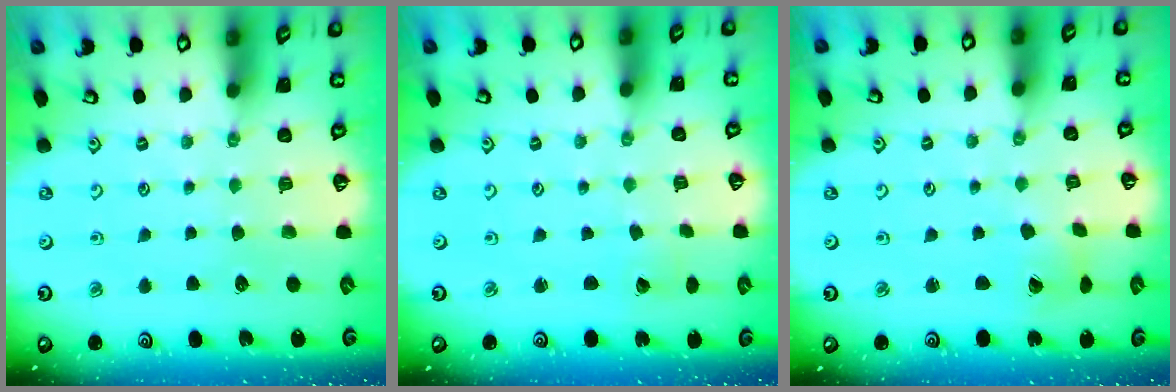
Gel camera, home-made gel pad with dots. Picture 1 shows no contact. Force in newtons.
{"total": 0.0}
{"total": 1.8, "press": 1.8, "slide": 0.2}